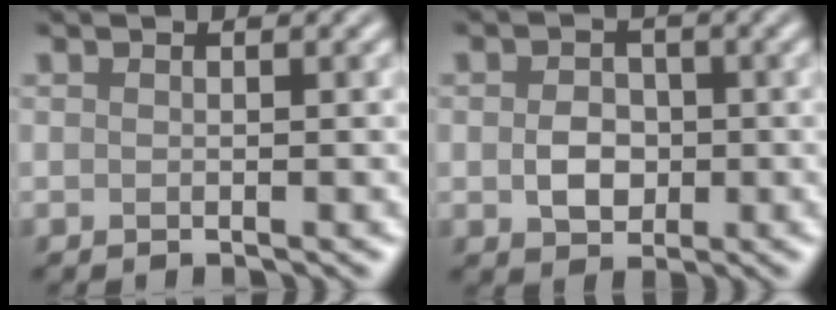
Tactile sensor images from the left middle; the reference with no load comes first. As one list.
[{"total": 2.9, "force": [-0.3, 2.3, 1.8], "torque": [-0.034, -0.001, -0.010]}]